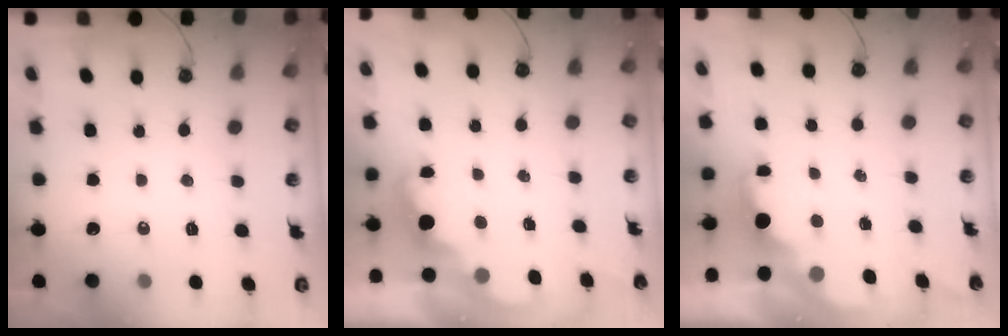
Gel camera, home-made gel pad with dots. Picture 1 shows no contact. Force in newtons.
{"total": 2.5, "press": 2.4, "slide": 0.5}
{"total": 1.8, "press": 1.6, "slide": 0.8}